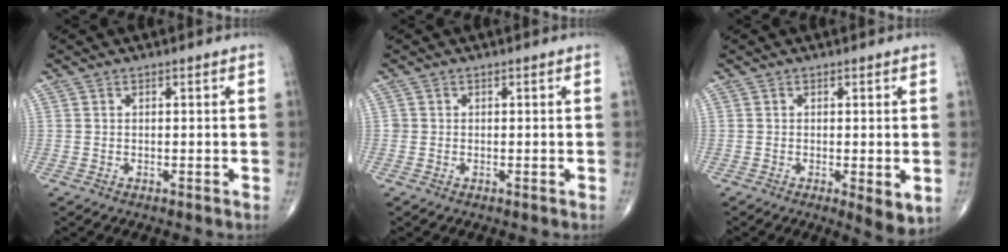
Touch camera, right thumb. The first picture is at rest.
{"total": 0.5, "force": [-0.1, 0.5, 0.0], "torque": [0.003, 0.004, -0.002]}
{"total": 4.3, "force": [-0.8, 1.3, 4.1], "torque": [-0.062, -0.015, -0.013]}